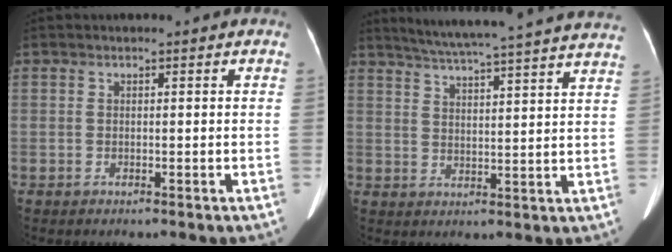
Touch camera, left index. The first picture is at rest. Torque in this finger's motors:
{"motor_torque": [-0.15, -1.65, -0.09, 0.03]}